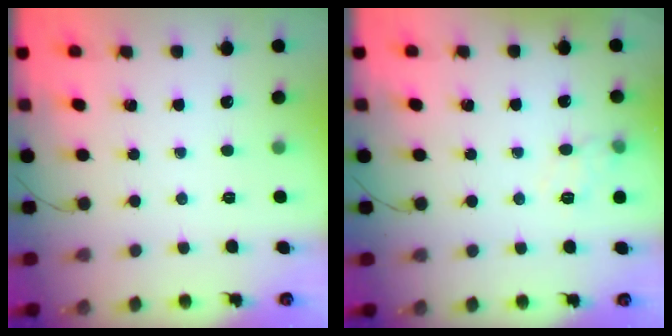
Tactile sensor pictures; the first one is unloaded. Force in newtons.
{"total": 8.6, "press": 8.4, "slide": 1.7}